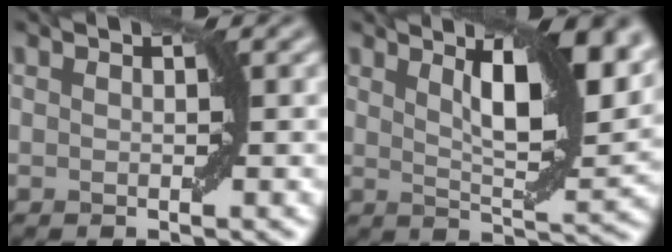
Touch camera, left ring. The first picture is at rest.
{"total": 8.0, "force": [3.4, 2.1, 6.9], "torque": [-0.097, -0.002, 0.062]}